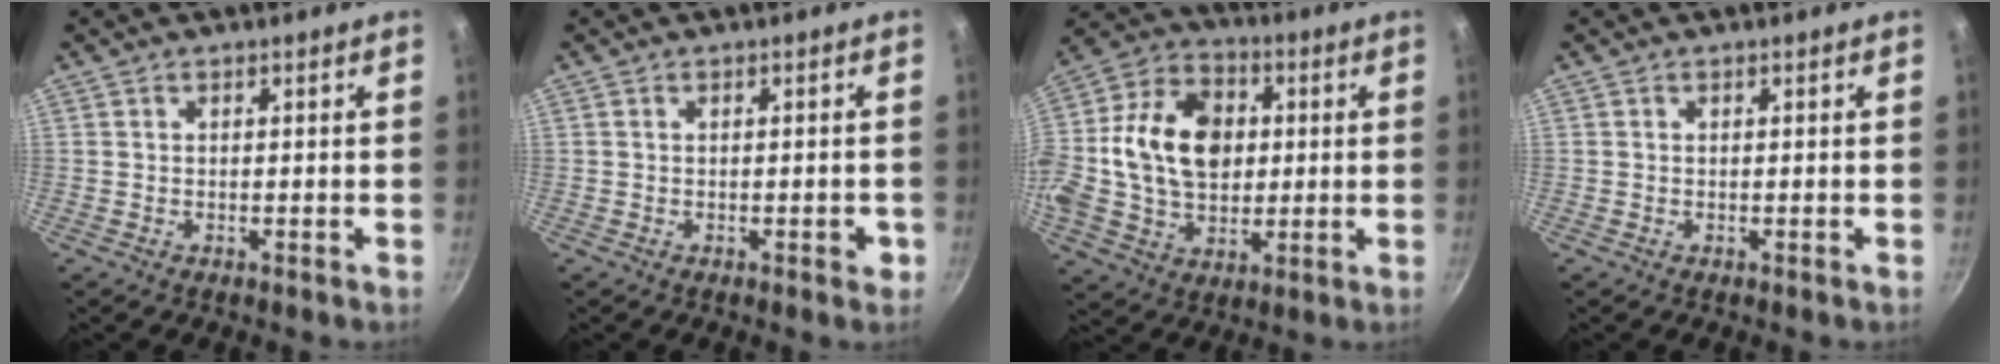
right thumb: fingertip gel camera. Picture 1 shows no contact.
{"total": 2.0, "force": [-0.6, 1.0, 1.7], "torque": [-0.011, 0.004, -0.009]}
{"total": 20.9, "force": [1.7, 15.3, 14.2], "torque": [-0.240, 0.028, 0.020]}
{"total": 0.0}